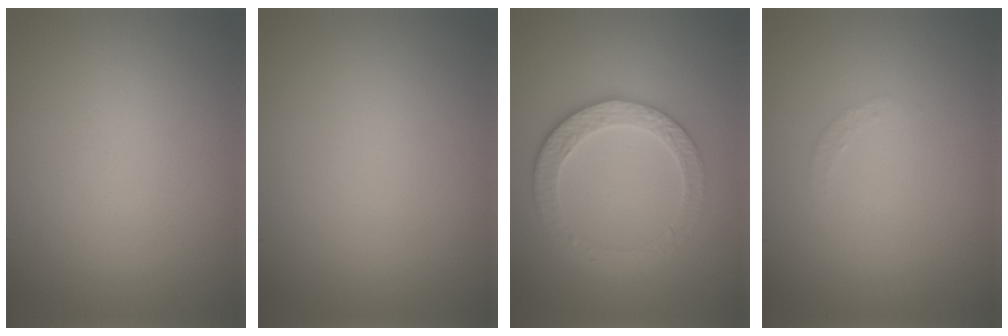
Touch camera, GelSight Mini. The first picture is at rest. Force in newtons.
{"total": 0.0}
{"total": 3.3, "press": 3.1, "slide": 1.2}
{"total": 0.7, "press": 0.7, "slide": 0.1}